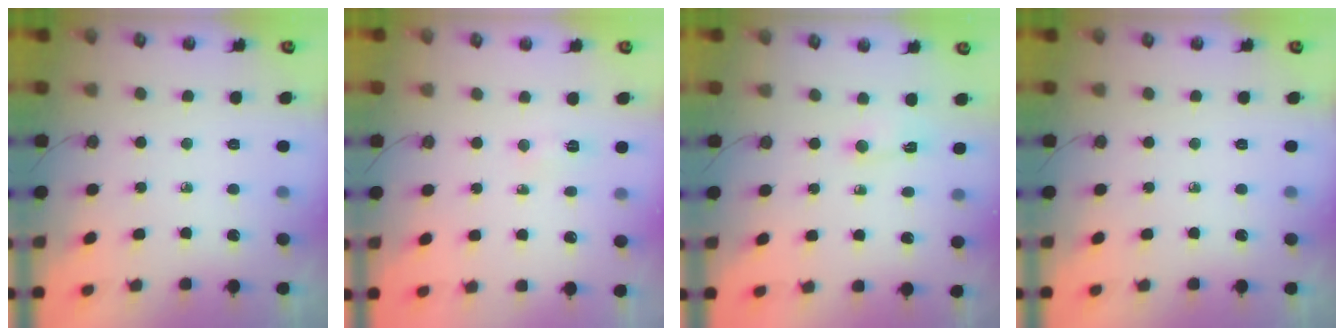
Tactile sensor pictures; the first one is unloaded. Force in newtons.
{"total": 3.4, "press": 3.2, "slide": 1.1}
{"total": 2.0, "press": 2.0, "slide": 0.3}
{"total": 0.0}